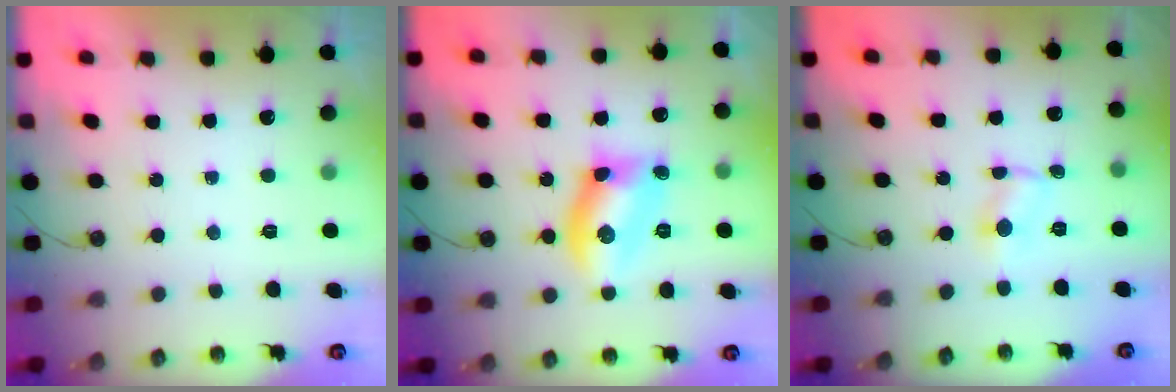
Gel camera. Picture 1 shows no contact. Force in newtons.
{"total": 10.8, "press": 10.8, "slide": 0.6}
{"total": 1.5, "press": 1.5, "slide": 0.2}